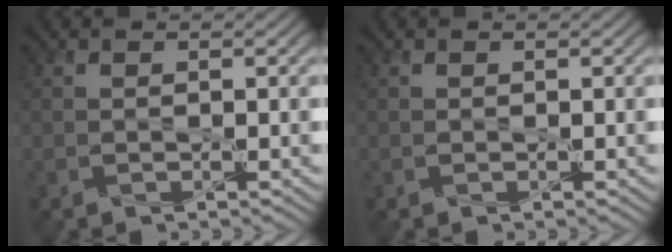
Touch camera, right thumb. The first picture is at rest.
{"total": 0.0}